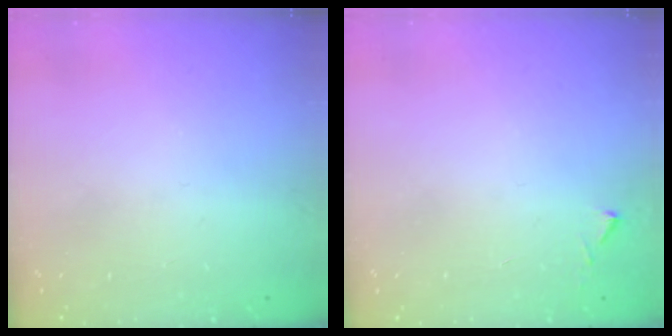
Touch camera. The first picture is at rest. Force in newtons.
{"total": 4.8, "press": 4.8, "slide": 0.6}